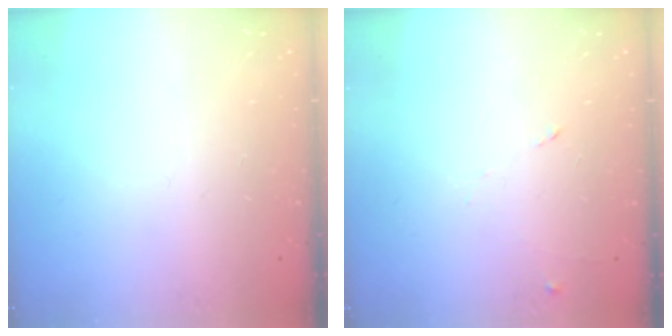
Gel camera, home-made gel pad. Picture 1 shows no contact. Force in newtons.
{"total": 6.1, "press": 6.1, "slide": 0.6}